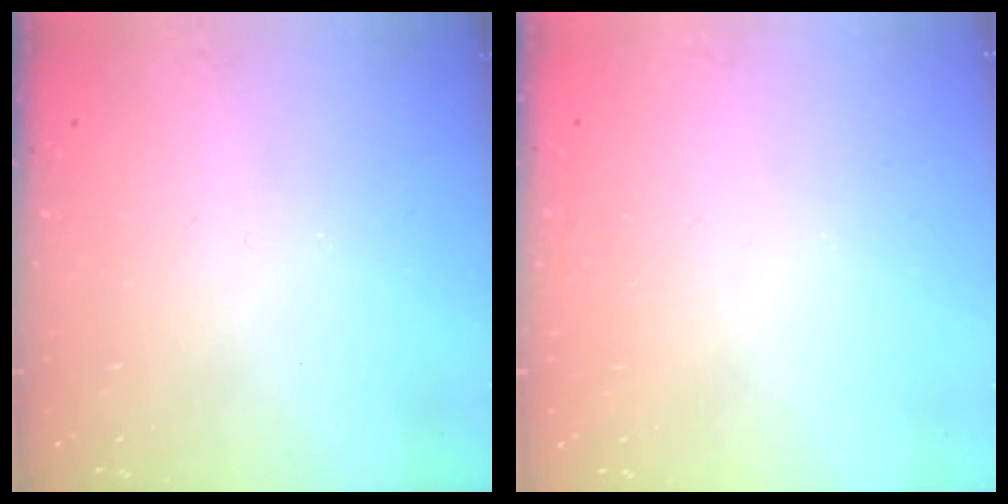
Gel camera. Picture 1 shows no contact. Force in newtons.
{"total": 1.6, "press": 1.6, "slide": 0.1}